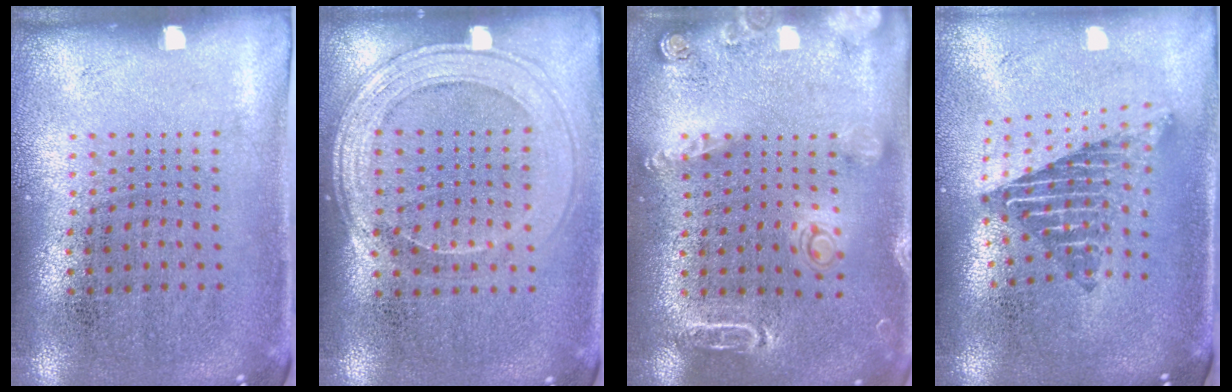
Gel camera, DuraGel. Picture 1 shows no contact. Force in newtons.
{"total": 1.6, "press": 1.4, "slide": 0.7}
{"total": 1.8, "press": 1.8, "slide": 0.4}
{"total": 2.1, "press": 1.5, "slide": 1.5}